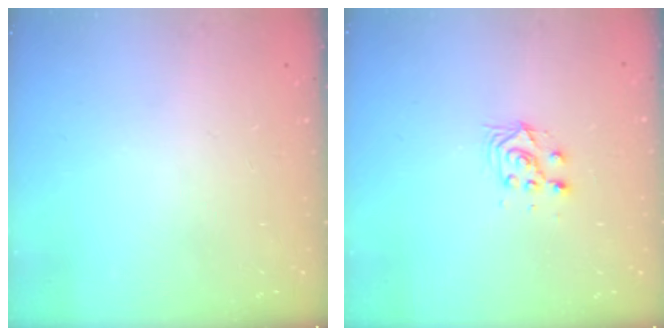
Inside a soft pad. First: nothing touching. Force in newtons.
{"total": 7.0, "press": 7.0, "slide": 0.7}